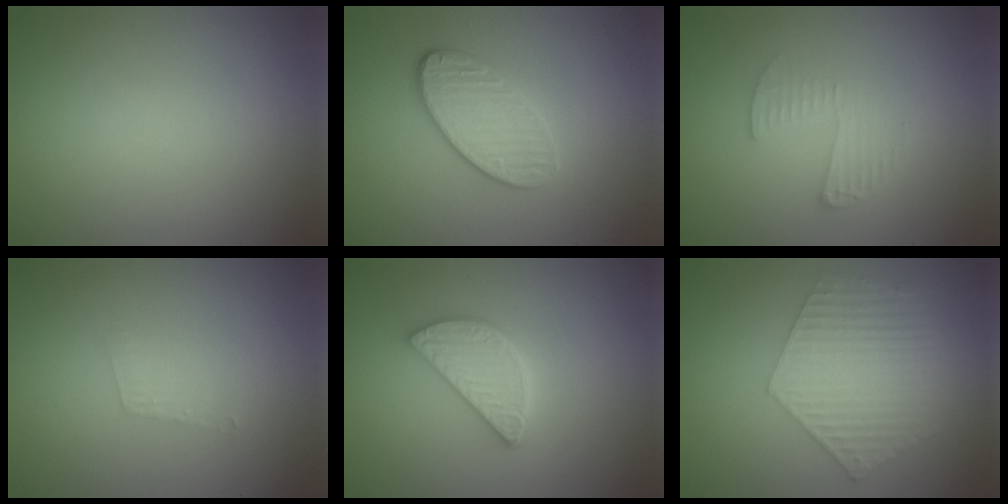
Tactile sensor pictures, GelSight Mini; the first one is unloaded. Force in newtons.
{"total": 3.9, "press": 3.3, "slide": 2.0}
{"total": 2.1, "press": 2.0, "slide": 0.1}
{"total": 0.9, "press": 0.9, "slide": 0.1}
{"total": 4.2, "press": 3.4, "slide": 2.5}
{"total": 5.8, "press": 4.4, "slide": 3.9}